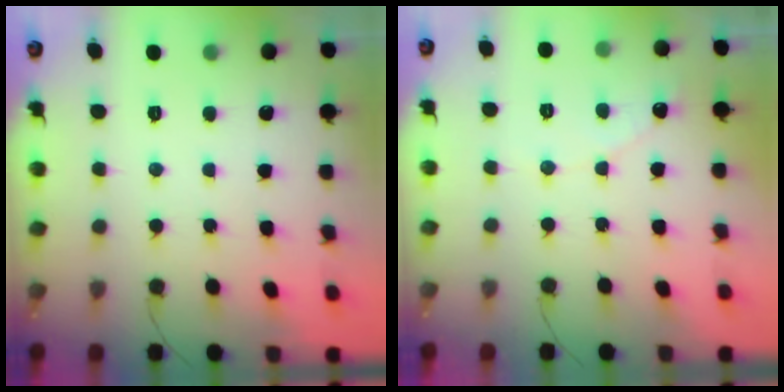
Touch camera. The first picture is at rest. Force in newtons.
{"total": 2.3, "press": 2.3, "slide": 0.2}